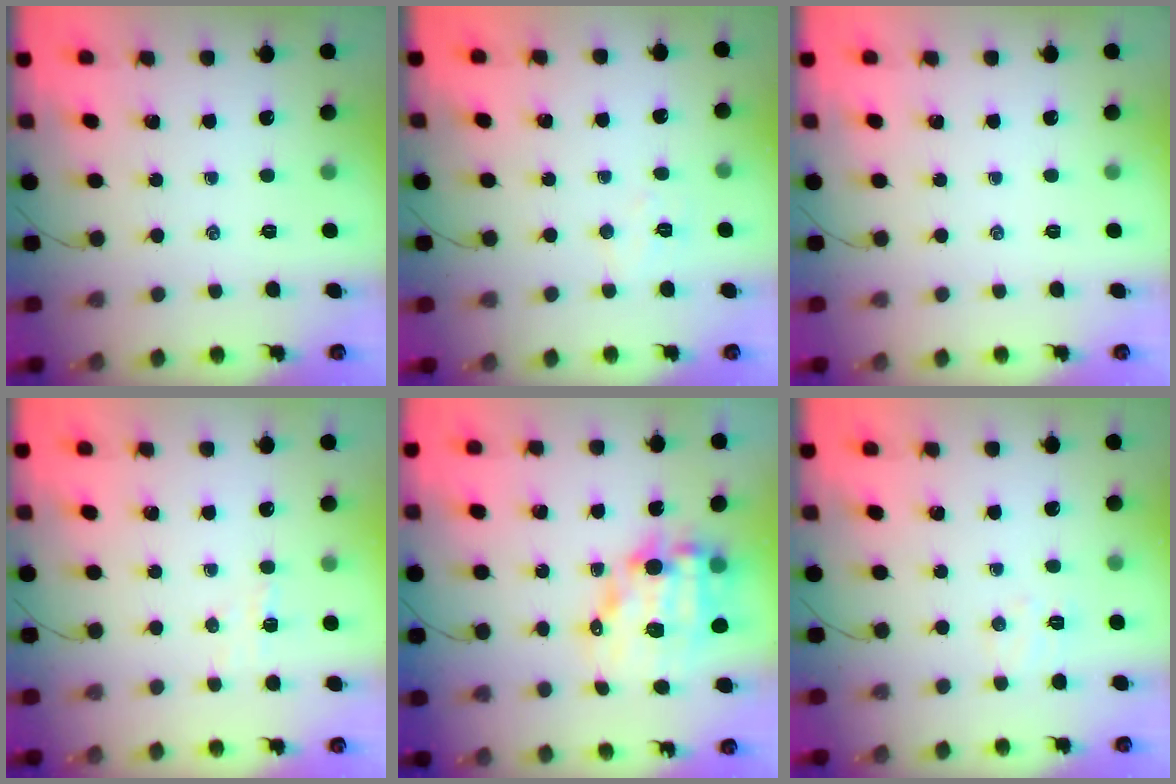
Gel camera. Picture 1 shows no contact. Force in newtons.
{"total": 5.3, "press": 5.2, "slide": 1.1}
{"total": 0.0}
{"total": 2.5, "press": 2.4, "slide": 0.7}
{"total": 12.7, "press": 12.3, "slide": 3.2}
{"total": 4.5, "press": 4.4, "slide": 1.0}